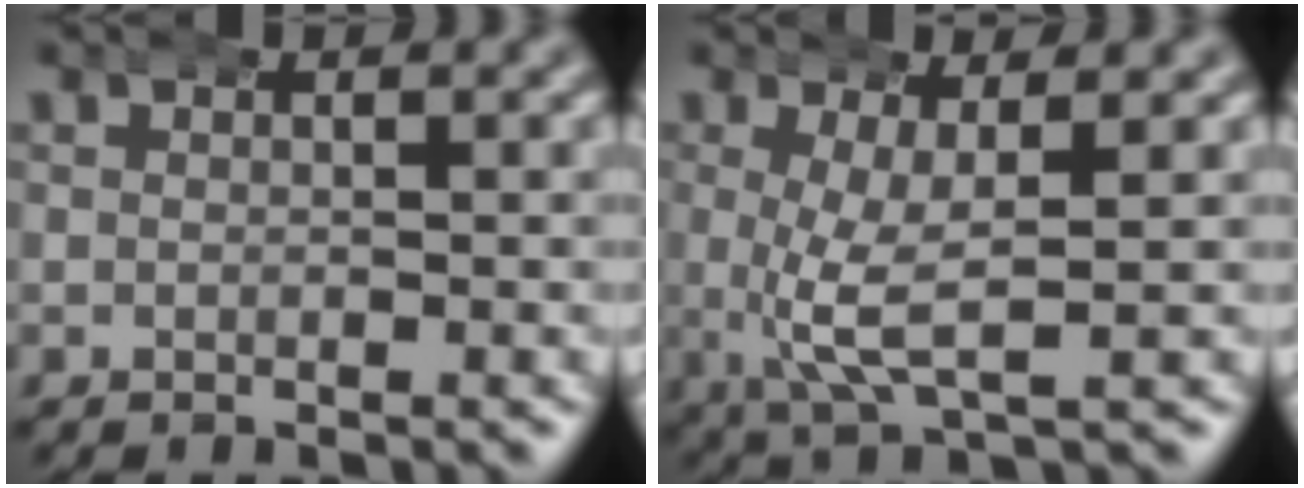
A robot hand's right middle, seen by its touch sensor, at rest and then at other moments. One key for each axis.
{"total": 4.3, "fx": 0.5, "fy": 1.1, "fz": 4.1, "tx": -0.091, "ty": -0.019, "tz": 0.019}